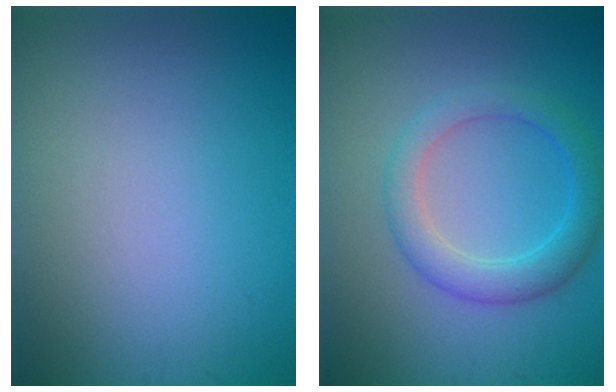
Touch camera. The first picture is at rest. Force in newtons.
{"total": 3.8, "press": 3.8, "slide": 0.1}